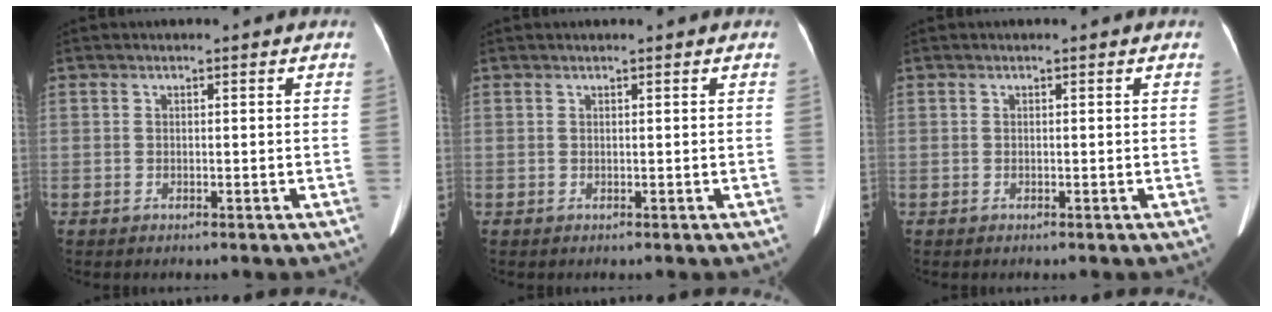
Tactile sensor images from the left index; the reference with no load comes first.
{"total": 0.7, "force": [0.6, 0.0, 0.4], "torque": [-0.004, 0.009, 0.011]}
{"total": 0.0}